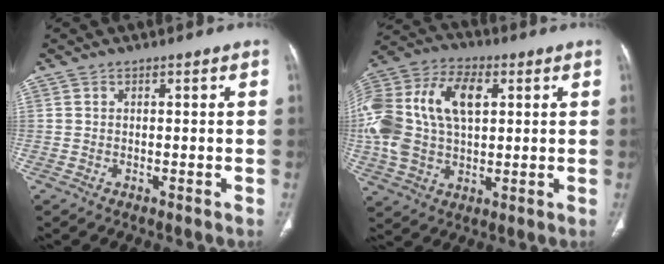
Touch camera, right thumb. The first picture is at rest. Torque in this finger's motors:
{"motor_torque": [1.62, 1.70, 1.17, 0.66, 0.23]}